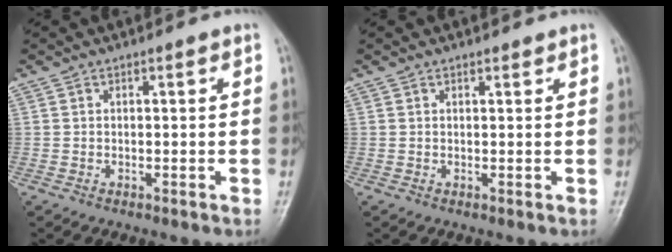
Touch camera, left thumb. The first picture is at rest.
{"total": 0.7, "force": [0.6, 0.3, 0.2], "torque": [-0.005, -0.004, 0.009]}